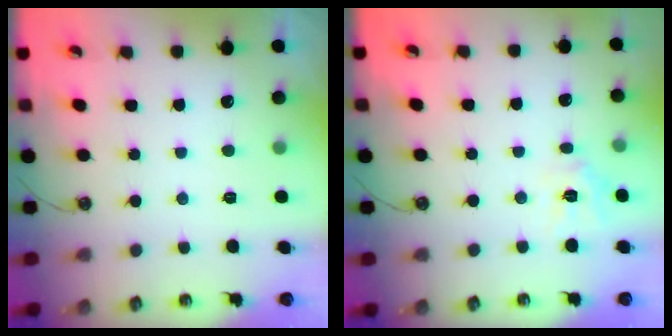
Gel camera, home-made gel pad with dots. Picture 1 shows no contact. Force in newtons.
{"total": 8.3, "press": 8.3, "slide": 0.5}